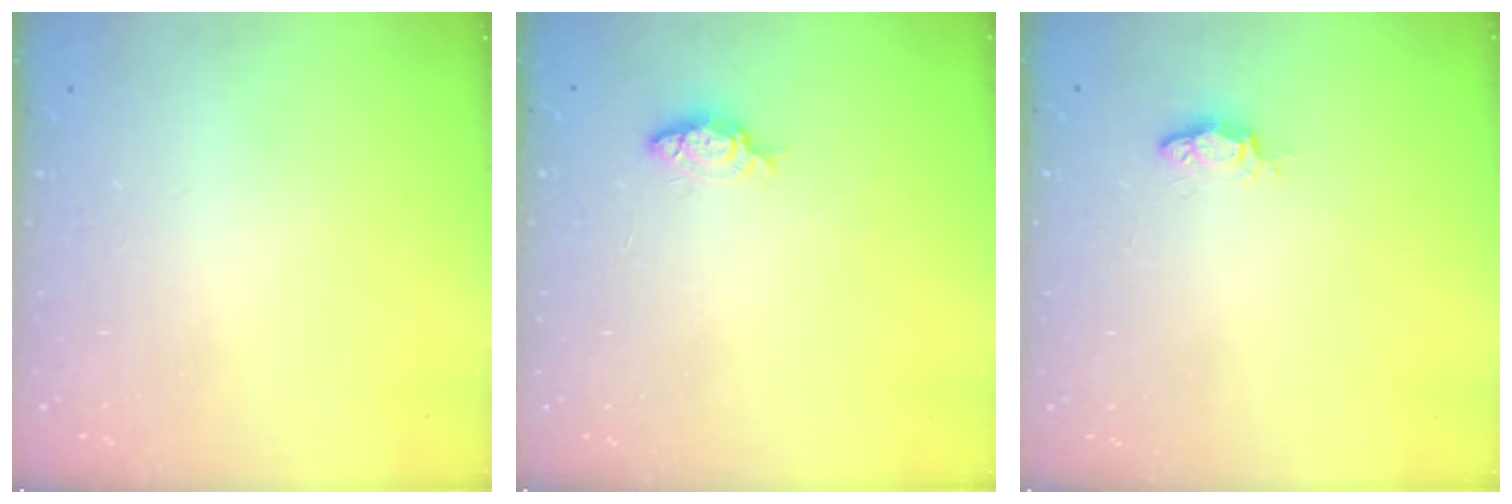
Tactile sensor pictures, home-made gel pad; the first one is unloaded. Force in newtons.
{"total": 5.0, "press": 4.9, "slide": 0.8}
{"total": 2.8, "press": 2.8, "slide": 0.4}